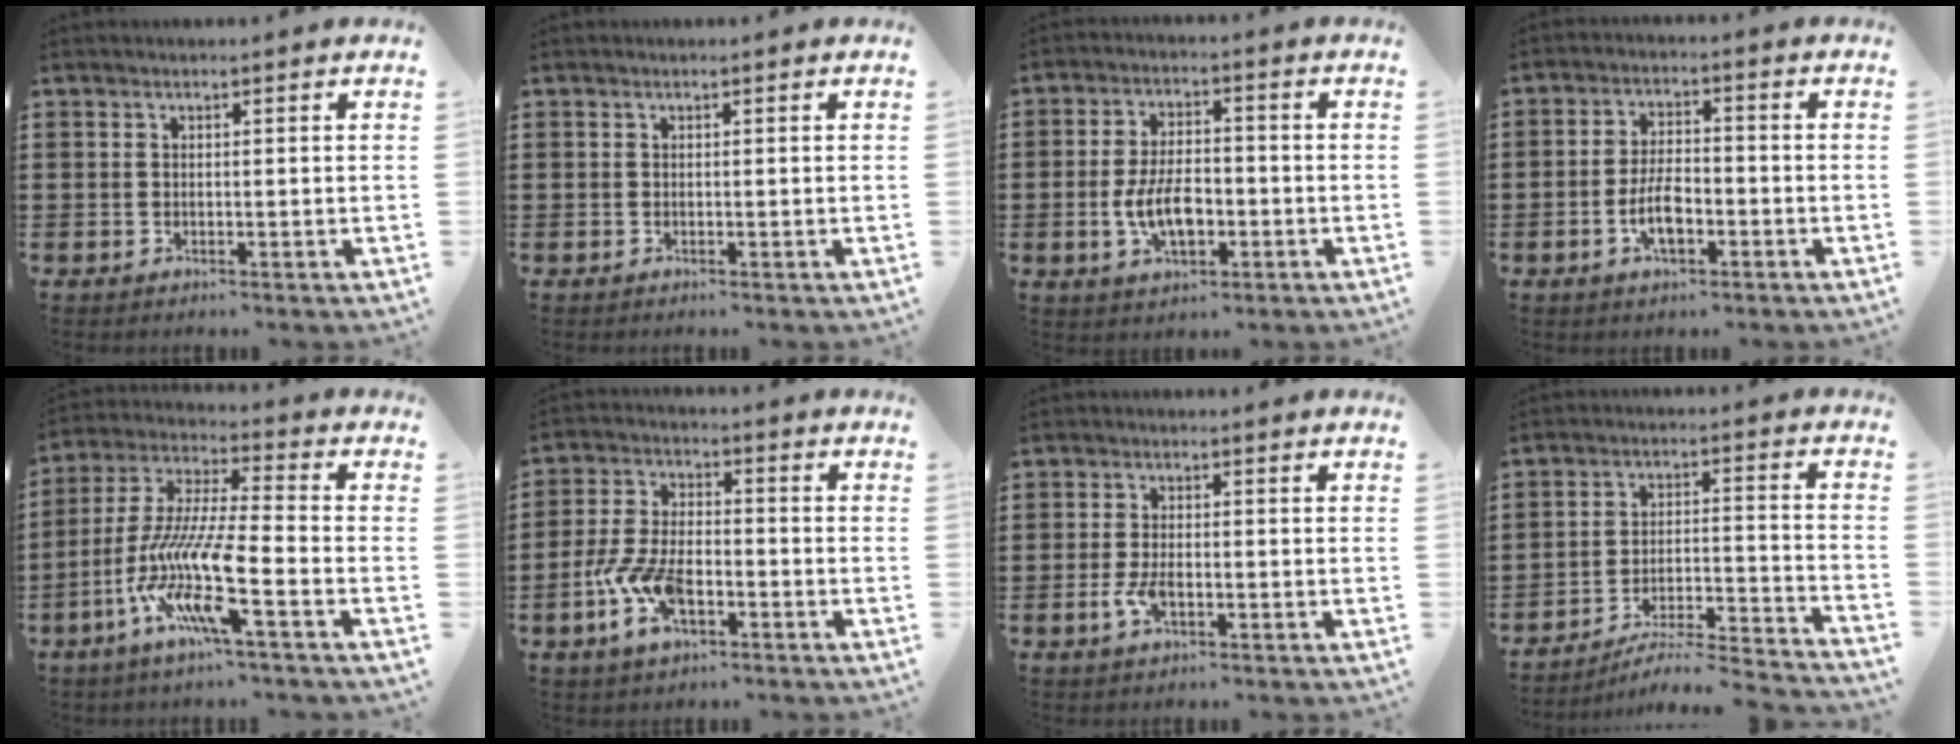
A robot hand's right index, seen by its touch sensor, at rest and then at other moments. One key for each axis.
{"total": 0.0}
{"total": 7.0, "fx": -1.8, "fy": 3.5, "fz": 5.8, "tx": -0.119, "ty": -0.001, "tz": -0.038}
{"total": 5.5, "fx": -2.0, "fy": 2.3, "fz": 4.5, "tx": -0.098, "ty": -0.002, "tz": -0.039}
{"total": 12.3, "fx": -6.9, "fy": 1.4, "fz": 10.1, "tx": -0.241, "ty": -0.025, "tz": -0.150}
{"total": 8.7, "fx": -3.5, "fy": 4.4, "fz": 6.6, "tx": -0.163, "ty": -0.002, "tz": -0.069}
{"total": 3.5, "fx": -1.2, "fy": 1.5, "fz": 2.9, "tx": -0.072, "ty": -0.006, "tz": -0.026}
{"total": 4.3, "fx": -3.9, "fy": -0.2, "fz": 1.8, "tx": -0.037, "ty": -0.021, "tz": -0.082}